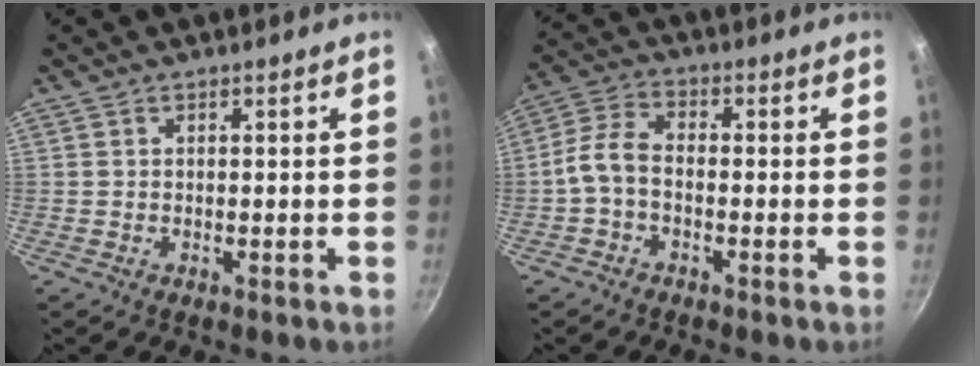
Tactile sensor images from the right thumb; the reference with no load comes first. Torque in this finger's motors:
{"motor_torque": [0.09, -0.48, -0.13, 0.11, 0.21]}